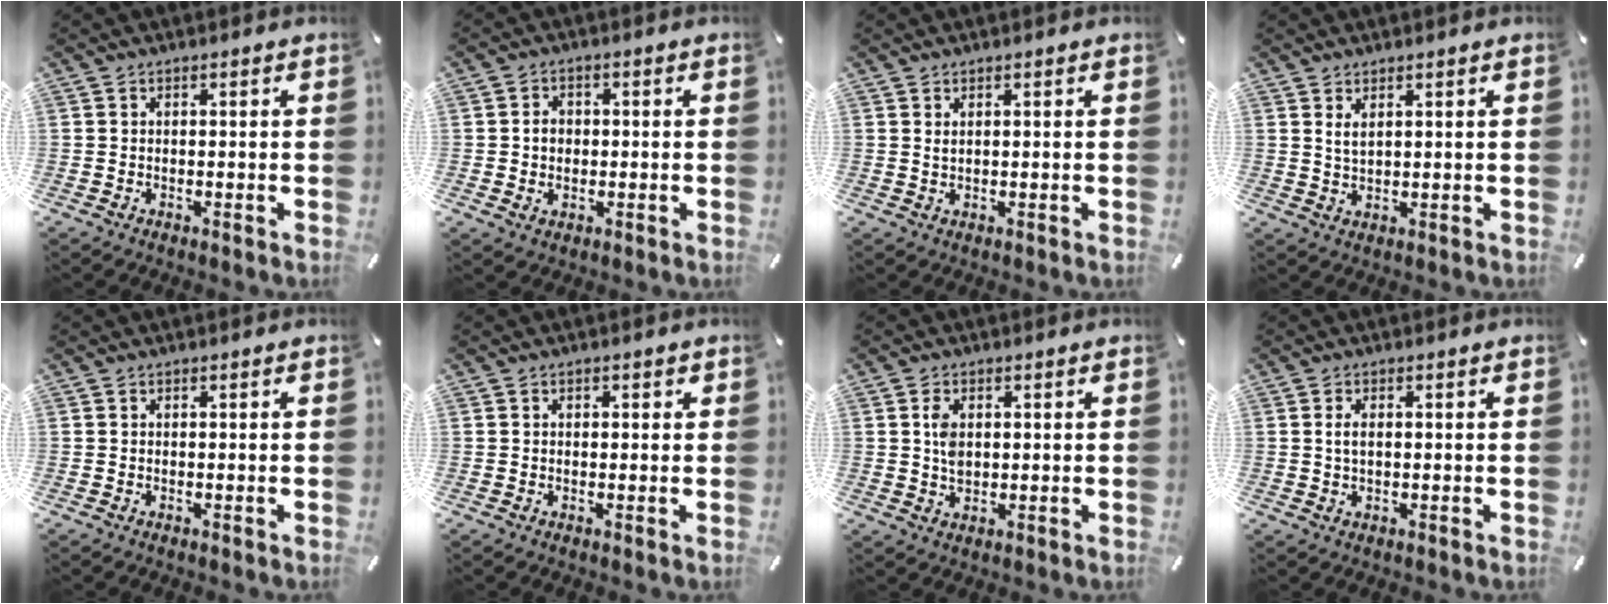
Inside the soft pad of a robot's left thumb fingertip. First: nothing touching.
{"total": 4.0, "force": [-0.1, 3.5, 2.0], "torque": [-0.025, 0.001, -0.007]}
{"total": 1.0, "force": [0.5, 0.4, 0.8], "torque": [-0.016, 0.001, 0.008]}
{"total": 2.5, "force": [1.5, 1.0, 1.7], "torque": [-0.029, -0.004, 0.026]}
{"total": 0.0}
{"total": 0.9, "force": [0.1, 0.8, 0.5], "torque": [-0.009, 0.007, 0.000]}
{"total": 4.1, "force": [0.8, 2.8, 2.9], "torque": [-0.070, -0.003, 0.006]}
{"total": 2.4, "force": [0.4, 1.2, 2.0], "torque": [-0.043, 0.005, 0.005]}